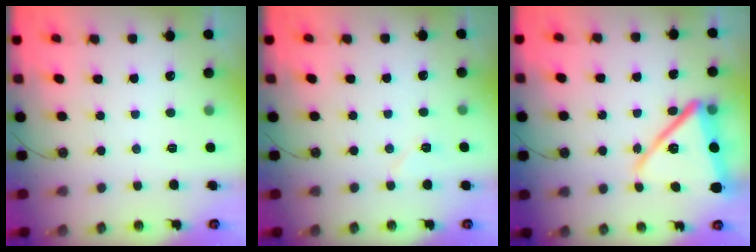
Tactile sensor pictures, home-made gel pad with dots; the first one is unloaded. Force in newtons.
{"total": 5.8, "press": 5.2, "slide": 2.6}
{"total": 17.4, "press": 16.9, "slide": 4.2}